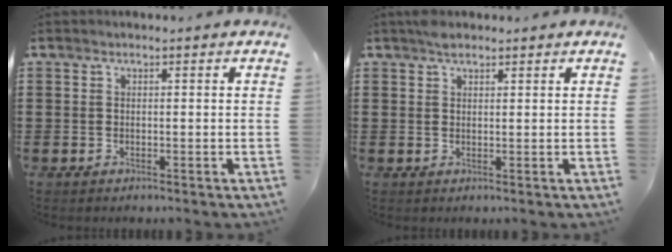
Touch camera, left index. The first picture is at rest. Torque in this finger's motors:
{"motor_torque": [0.19, -0.16, 0.02, 0.01]}